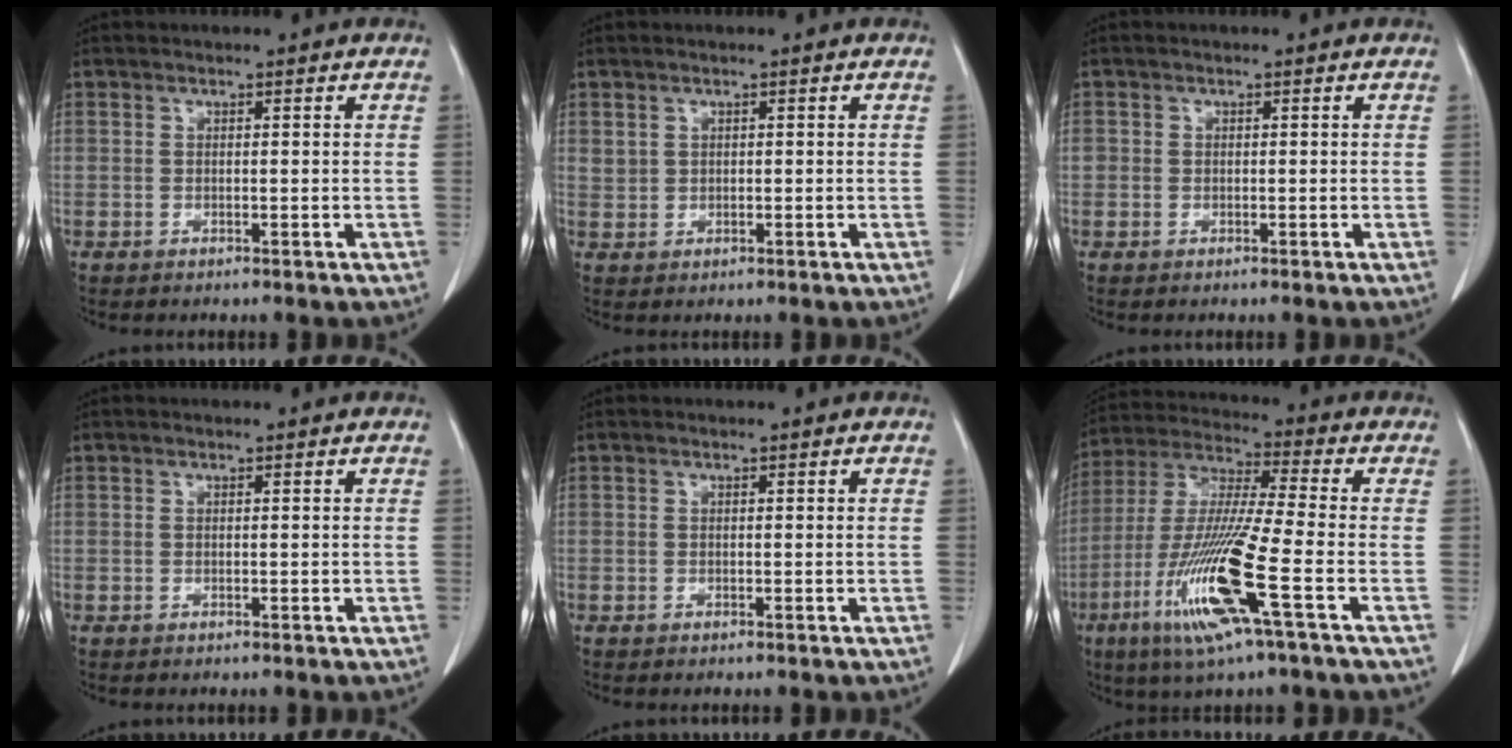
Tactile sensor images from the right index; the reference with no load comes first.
{"total": 1.5, "force": [0.8, 1.2, 0.3], "torque": [0.004, 0.003, 0.013]}
{"total": 1.0, "force": [0.0, 1.0, 0.2], "torque": [0.007, 0.006, -0.002]}
{"total": 0.0}
{"total": 0.0}
{"total": 15.9, "force": [-6.3, -0.3, 14.6], "torque": [-0.306, -0.023, -0.124]}